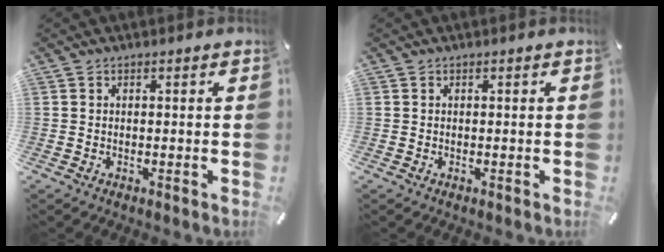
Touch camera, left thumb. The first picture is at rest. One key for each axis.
{"total": 0.0}